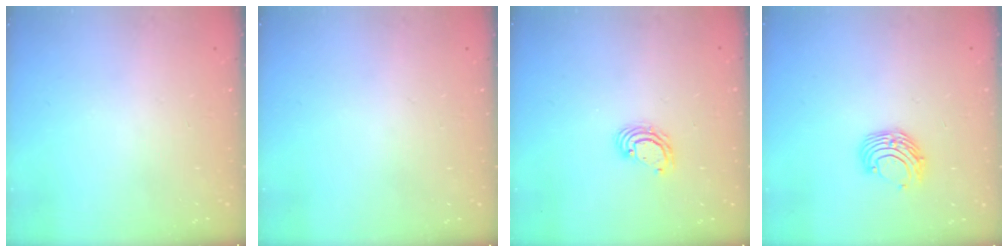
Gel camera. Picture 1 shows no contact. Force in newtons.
{"total": 0.0}
{"total": 4.3, "press": 4.3, "slide": 0.1}
{"total": 8.8, "press": 8.8, "slide": 0.9}